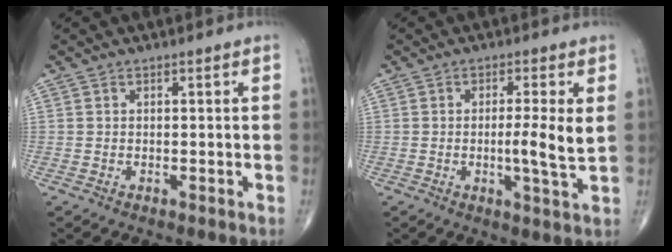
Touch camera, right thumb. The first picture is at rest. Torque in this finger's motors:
{"motor_torque": [0.07, 0.07, 0.22, -0.11, 0.01]}